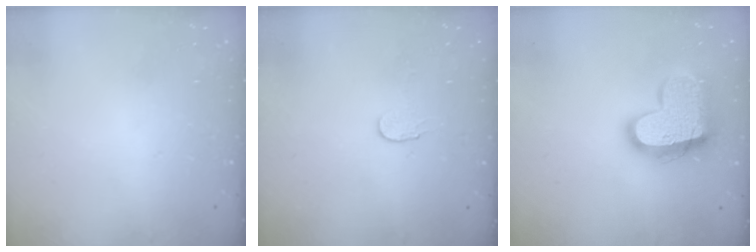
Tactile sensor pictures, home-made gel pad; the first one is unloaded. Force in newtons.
{"total": 2.9, "press": 2.9, "slide": 0.3}
{"total": 17.6, "press": 17.5, "slide": 1.3}